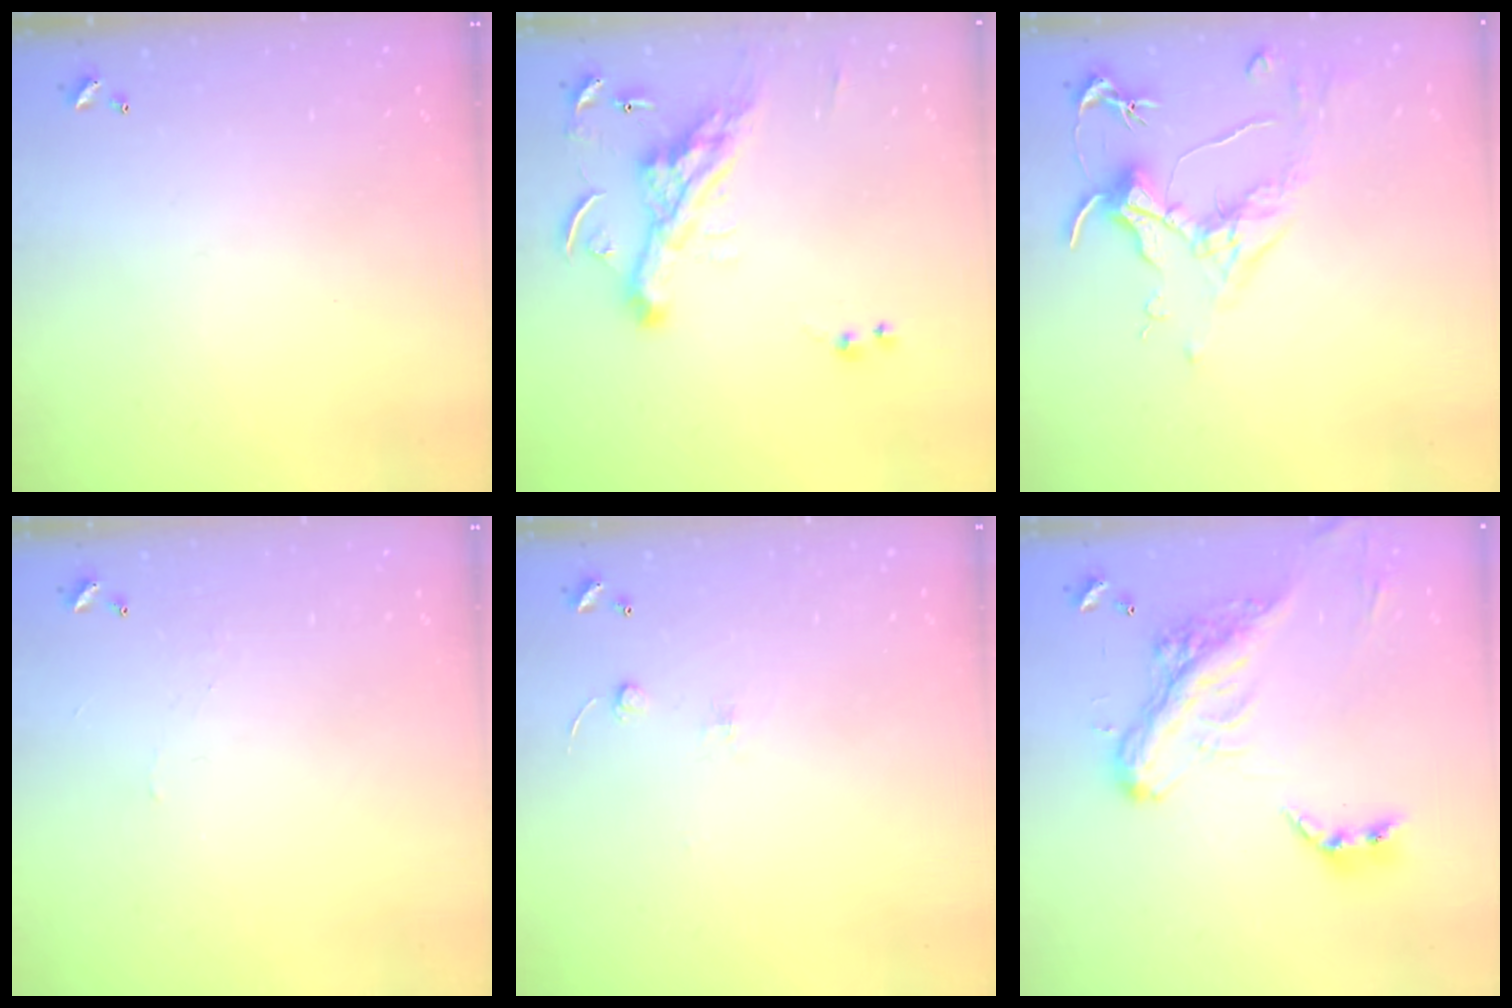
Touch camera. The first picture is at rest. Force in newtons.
{"total": 8.5, "press": 8.4, "slide": 1.3}
{"total": 1.7, "press": 1.4, "slide": 0.9}
{"total": 2.1, "press": 2.1, "slide": 0.6}
{"total": 2.5, "press": 2.4, "slide": 0.8}
{"total": 10.0, "press": 9.8, "slide": 2.0}